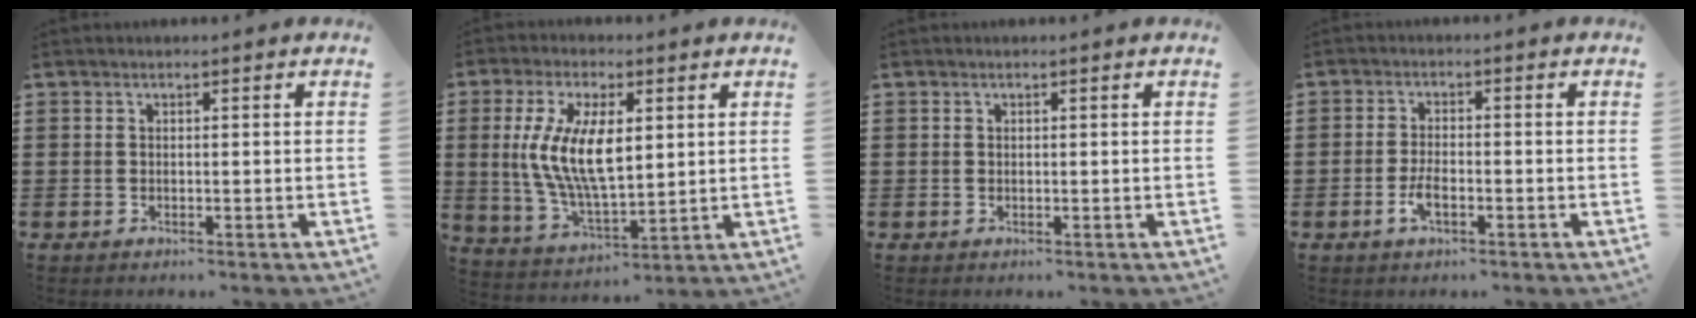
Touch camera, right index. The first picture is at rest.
{"total": 10.9, "force": [1.5, 4.8, 9.7], "torque": [-0.211, 0.003, 0.022]}
{"total": 0.0}
{"total": 3.1, "force": [-1.4, 1.2, 2.5], "torque": [-0.049, 0.002, -0.026]}